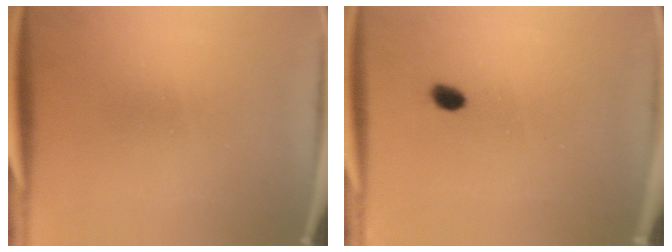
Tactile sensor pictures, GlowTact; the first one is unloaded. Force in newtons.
{"total": 1.5}